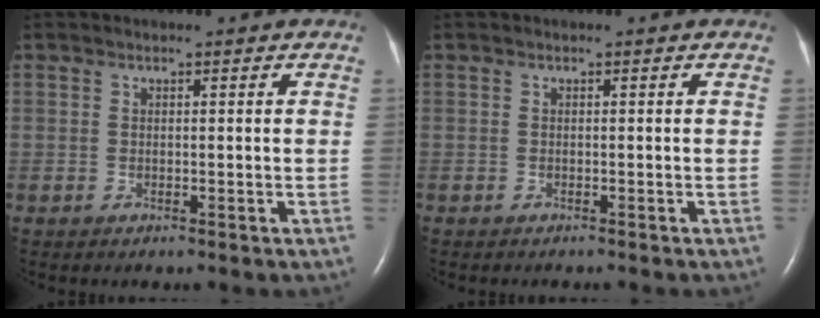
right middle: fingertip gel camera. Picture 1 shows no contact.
{"total": 0.8, "force": [-0.8, 0.1, 0.3], "torque": [-0.007, -0.002, -0.010]}